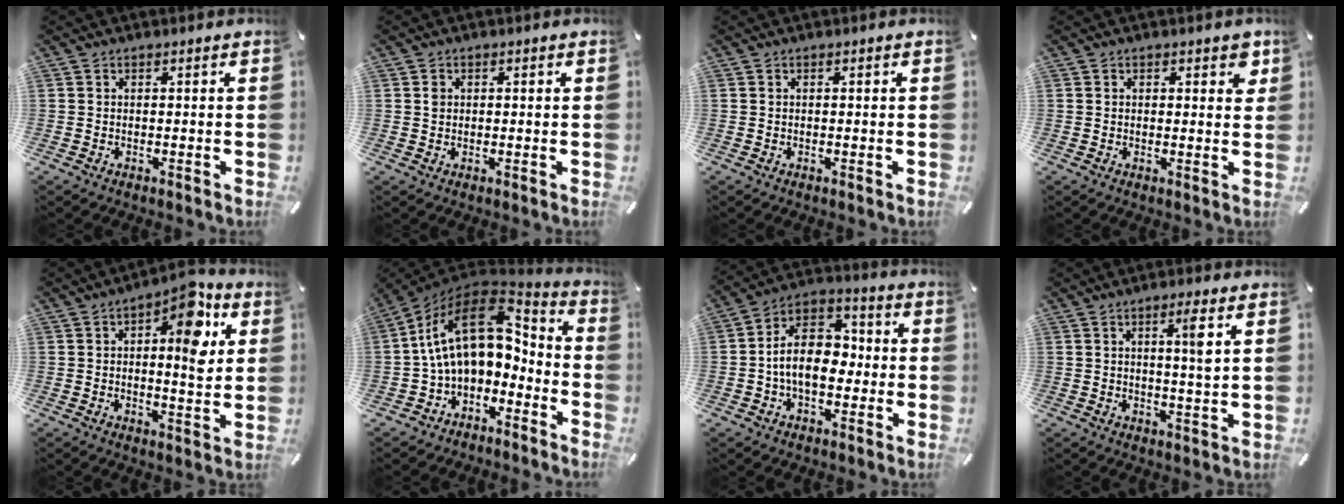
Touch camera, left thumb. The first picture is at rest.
{"total": 1.3, "force": [0.1, 1.2, 0.4], "torque": [-0.001, 0.002, -0.001]}
{"total": 0.0}
{"total": 2.8, "force": [1.1, 1.5, 2.0], "torque": [-0.011, -0.006, 0.012]}
{"total": 11.8, "force": [4.2, 4.7, 10.0], "torque": [-0.118, -0.028, 0.060]}
{"total": 17.4, "force": [3.0, 11.0, 13.1], "torque": [-0.242, -0.016, 0.057]}
{"total": 12.3, "force": [-1.9, 8.3, 8.9], "torque": [-0.164, 0.012, -0.035]}
{"total": 5.4, "force": [1.8, 0.2, 5.1], "torque": [-0.087, -0.009, 0.022]}